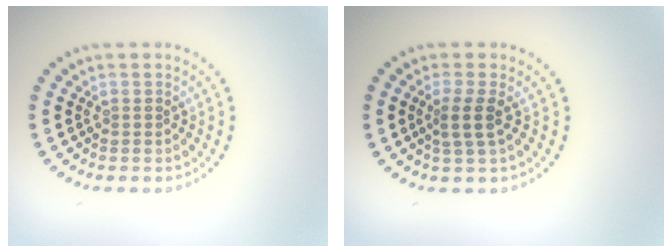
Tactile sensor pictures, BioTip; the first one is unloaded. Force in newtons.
{"total": 2.3, "press": 1.9, "slide": 1.3}